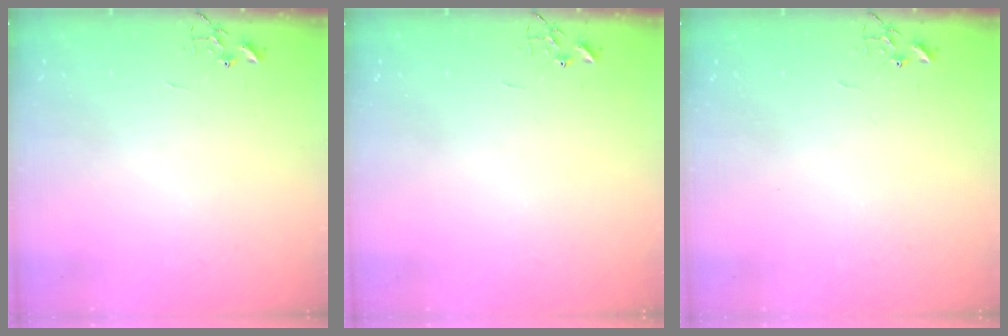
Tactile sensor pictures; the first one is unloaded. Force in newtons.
{"total": 0.0}
{"total": 0.0}